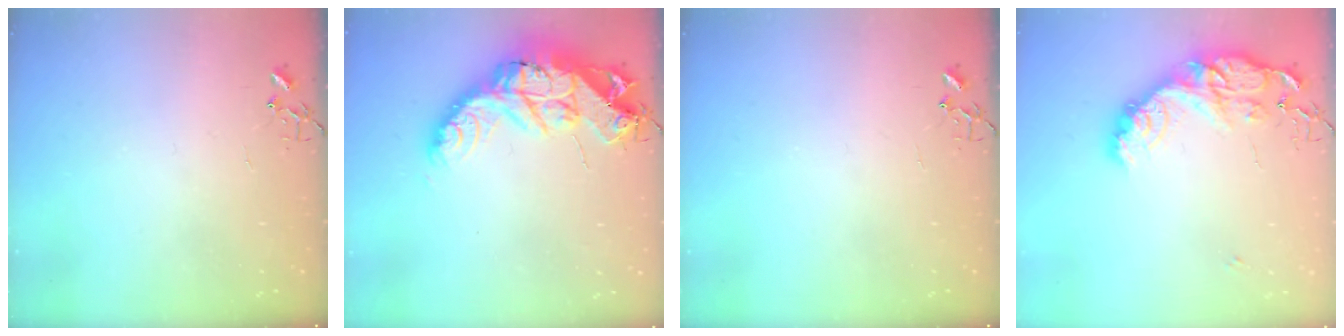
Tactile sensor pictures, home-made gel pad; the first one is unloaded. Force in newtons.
{"total": 21.4, "press": 21.3, "slide": 1.7}
{"total": 0.0}
{"total": 16.9, "press": 16.9, "slide": 0.5}